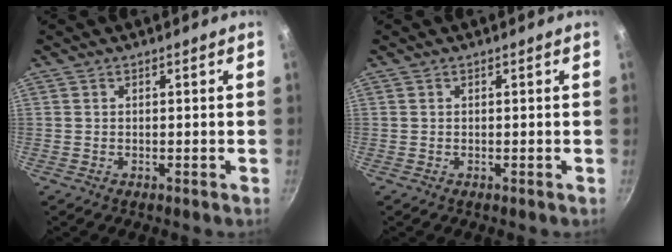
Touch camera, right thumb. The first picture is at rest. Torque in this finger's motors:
{"motor_torque": [0.00, 0.00, 0.16, -0.16, 0.00]}